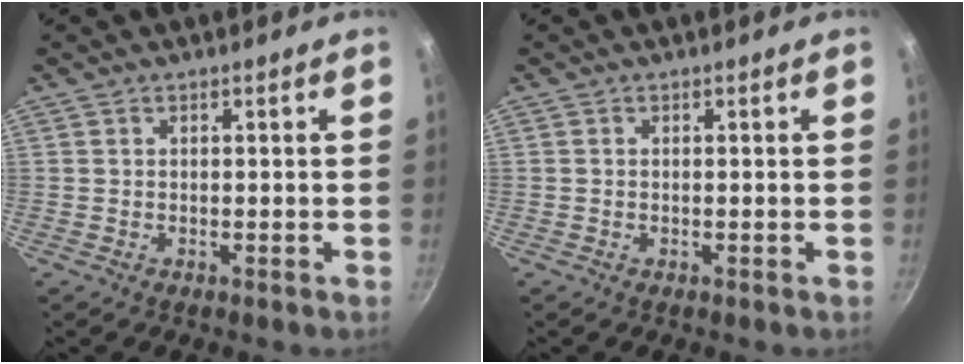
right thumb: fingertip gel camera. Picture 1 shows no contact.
{"total": 0.0}